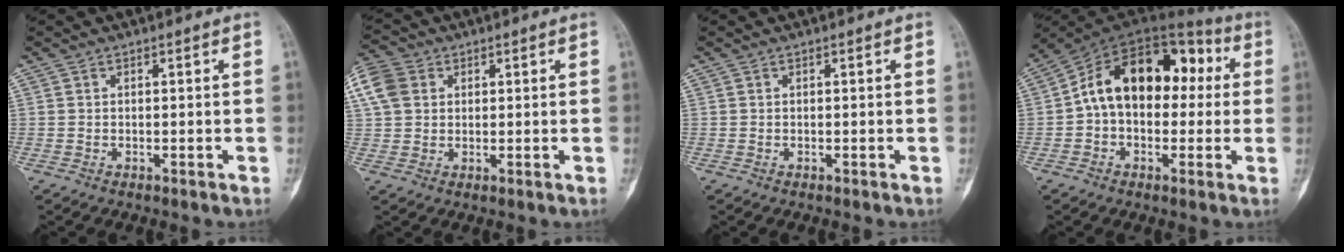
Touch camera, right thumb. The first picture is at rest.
{"total": 7.9, "force": [2.6, 6.2, 4.3], "torque": [-0.093, 0.012, 0.048]}
{"total": 0.0}
{"total": 18.5, "force": [2.0, 11.7, 14.1], "torque": [-0.186, 0.055, 0.021]}